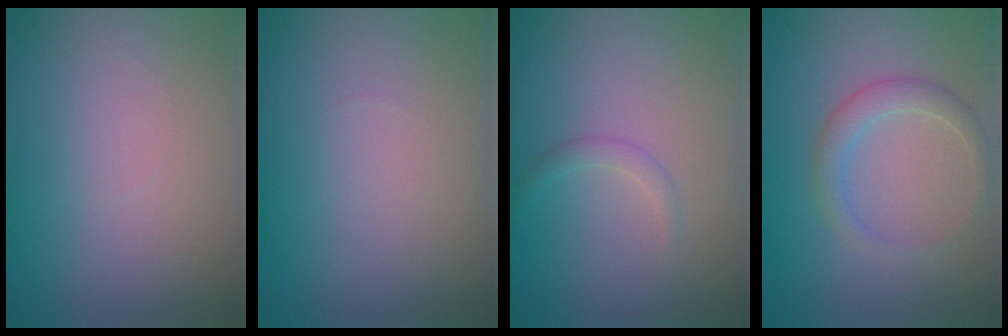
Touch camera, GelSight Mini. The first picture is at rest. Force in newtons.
{"total": 0.0}
{"total": 1.0, "press": 1.0, "slide": 0.1}
{"total": 2.2, "press": 2.2, "slide": 0.1}